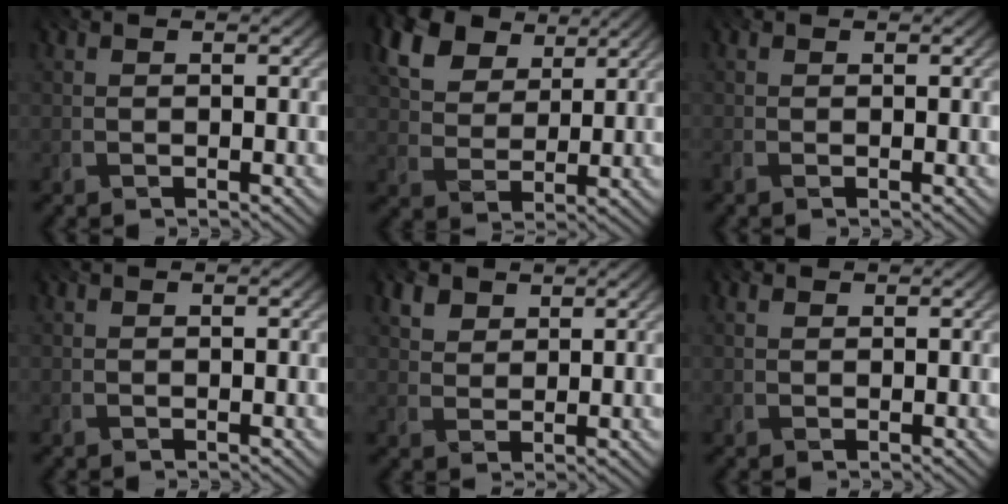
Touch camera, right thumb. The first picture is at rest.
{"total": 10.2, "force": [5.7, 6.2, 5.8], "torque": [-0.154, 0.006, 0.093]}
{"total": 0.5, "force": [0.0, 0.3, 0.4], "torque": [-0.010, 0.004, -0.003]}
{"total": 0.0}
{"total": 3.2, "force": [2.0, 2.1, 1.4], "torque": [-0.034, -0.009, 0.046]}
{"total": 1.1, "force": [0.7, 0.7, 0.6], "torque": [-0.015, 0.000, 0.010]}